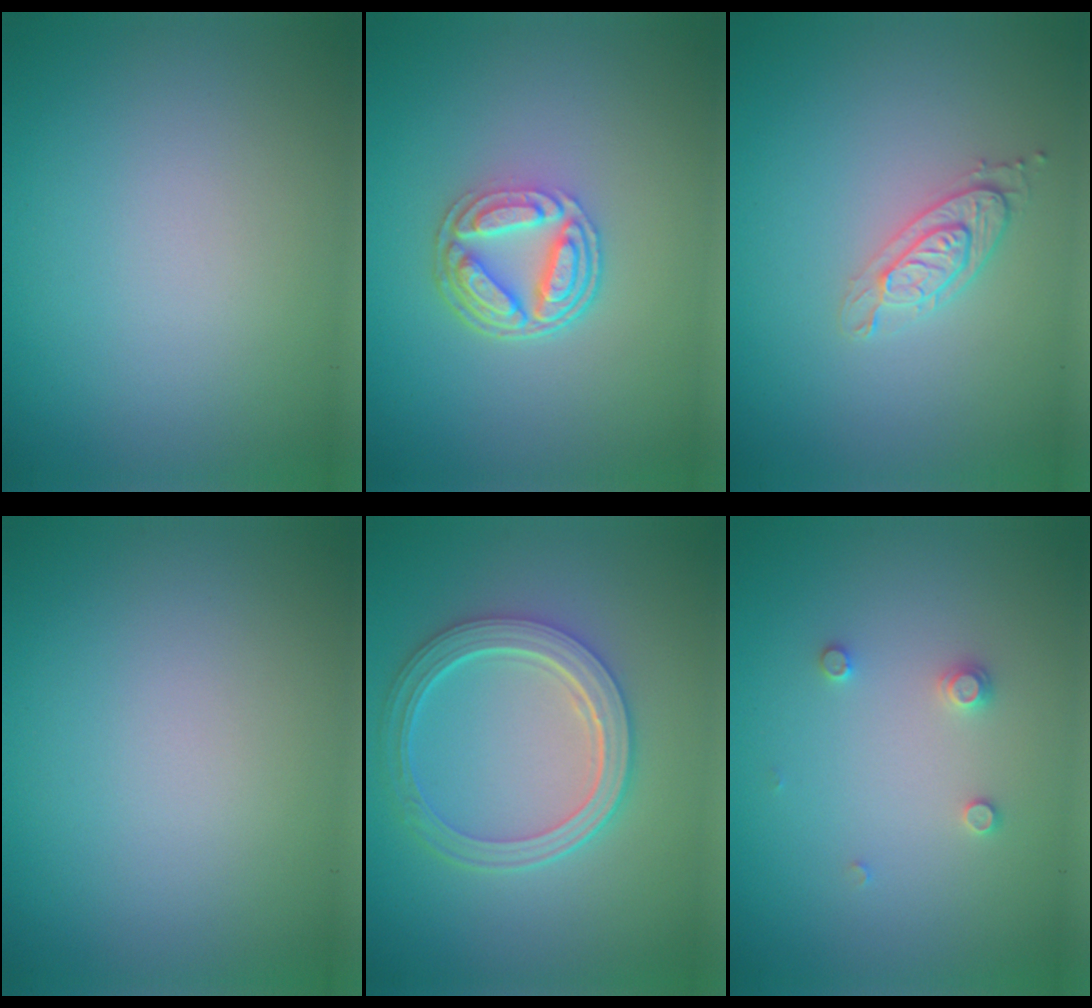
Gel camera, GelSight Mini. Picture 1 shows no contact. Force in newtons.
{"total": 4.8, "press": 3.4, "slide": 3.4}
{"total": 2.0, "press": 1.9, "slide": 0.4}
{"total": 0.0}
{"total": 5.3, "press": 3.9, "slide": 3.6}
{"total": 1.3, "press": 1.3, "slide": 0.2}